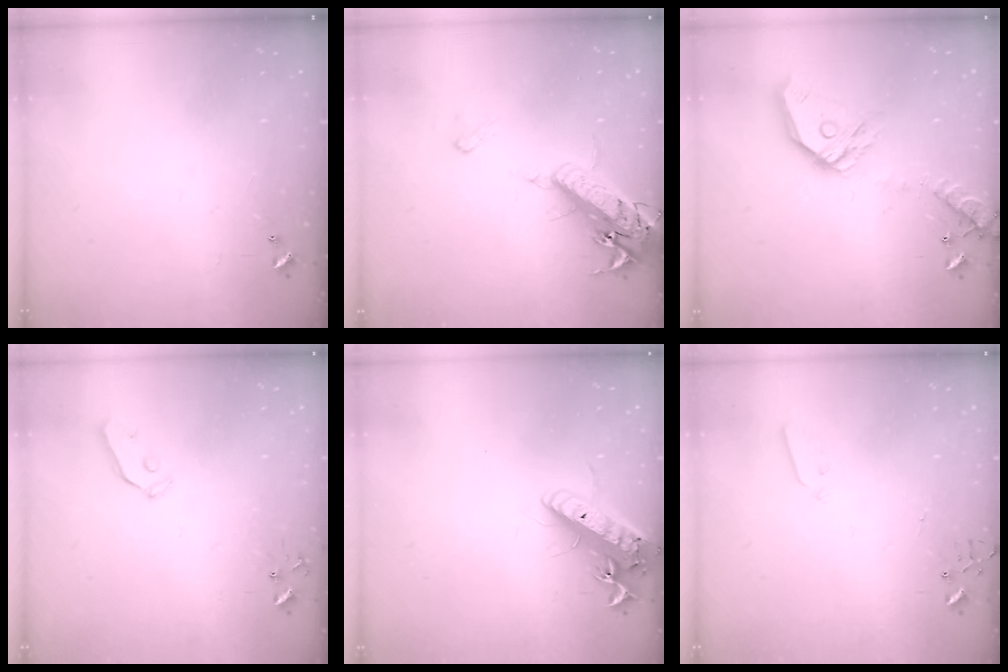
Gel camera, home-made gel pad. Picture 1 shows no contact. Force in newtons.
{"total": 18.7, "press": 18.4, "slide": 3.8}
{"total": 17.4, "press": 17.2, "slide": 2.7}
{"total": 4.1, "press": 4.0, "slide": 0.8}
{"total": 16.3, "press": 16.0, "slide": 3.0}
{"total": 2.2, "press": 2.2, "slide": 0.4}